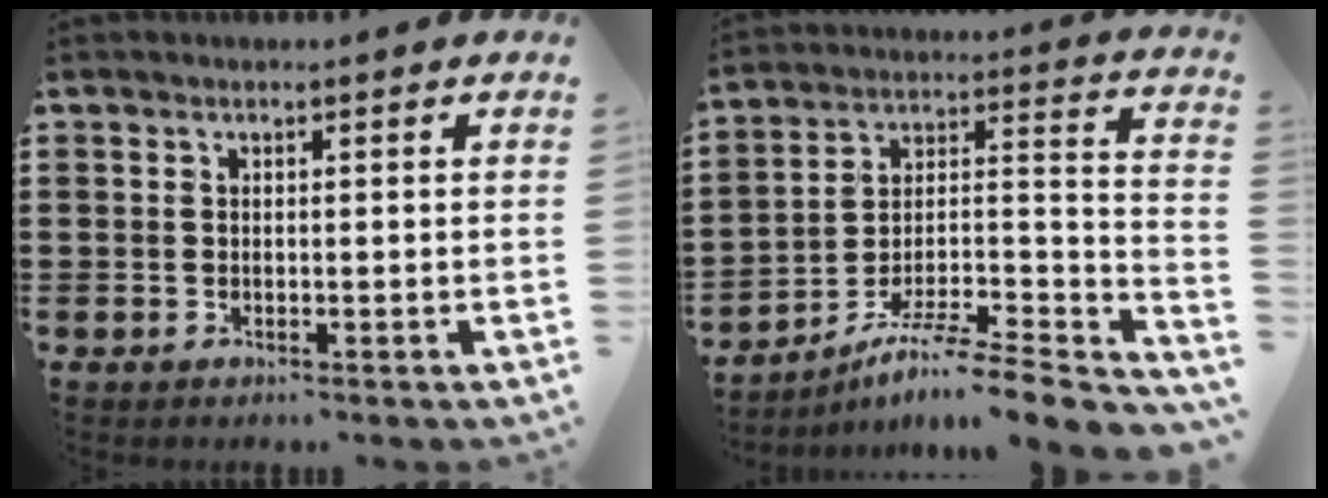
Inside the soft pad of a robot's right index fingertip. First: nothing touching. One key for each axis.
{"total": 7.7, "fx": -6.1, "fy": 0.5, "fz": 4.6, "tx": -0.067, "ty": -0.001, "tz": -0.122}